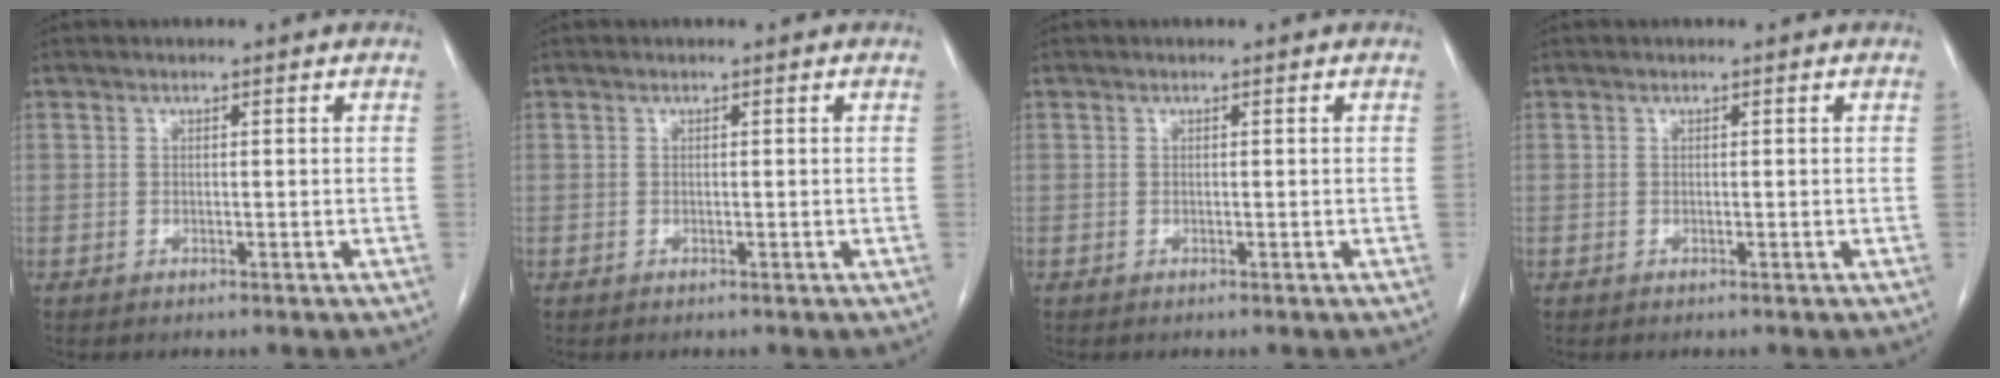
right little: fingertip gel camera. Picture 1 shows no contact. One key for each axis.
{"total": 0.0}
{"total": 0.0}
{"total": 0.0}